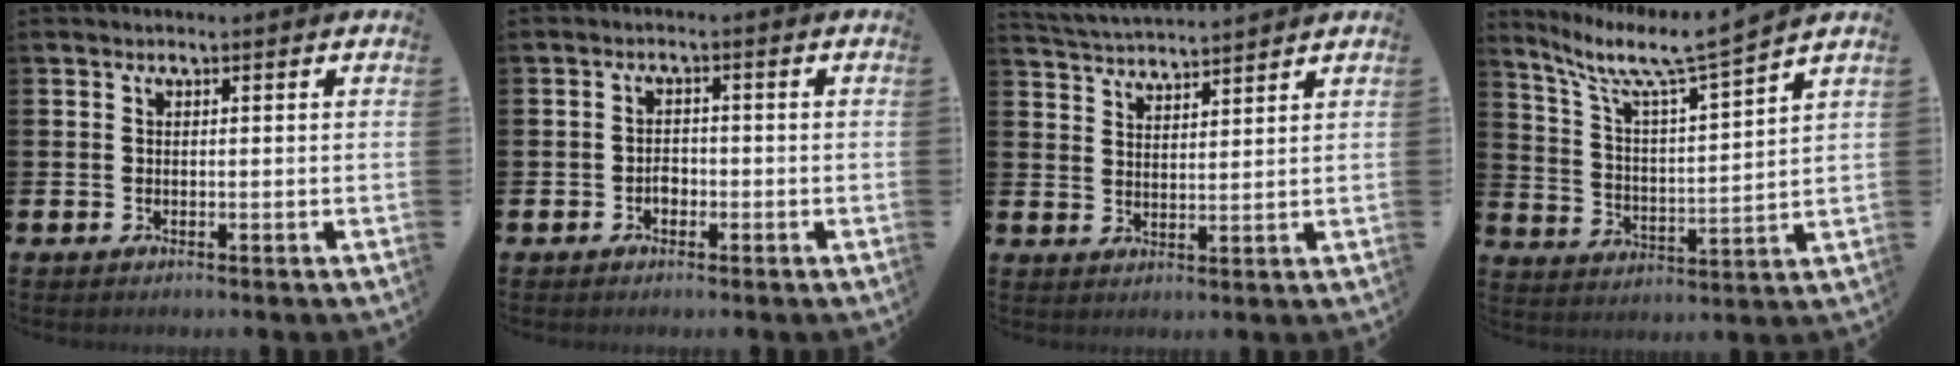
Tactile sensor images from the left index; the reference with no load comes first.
{"total": 1.7, "force": [-0.8, 1.3, 0.8], "torque": [-0.013, 0.001, -0.017]}
{"total": 4.0, "force": [4.0, 0.0, -0.2], "torque": [-0.016, -0.023, 0.071]}
{"total": 8.1, "force": [7.0, 0.1, 3.9], "torque": [-0.111, -0.046, 0.114]}